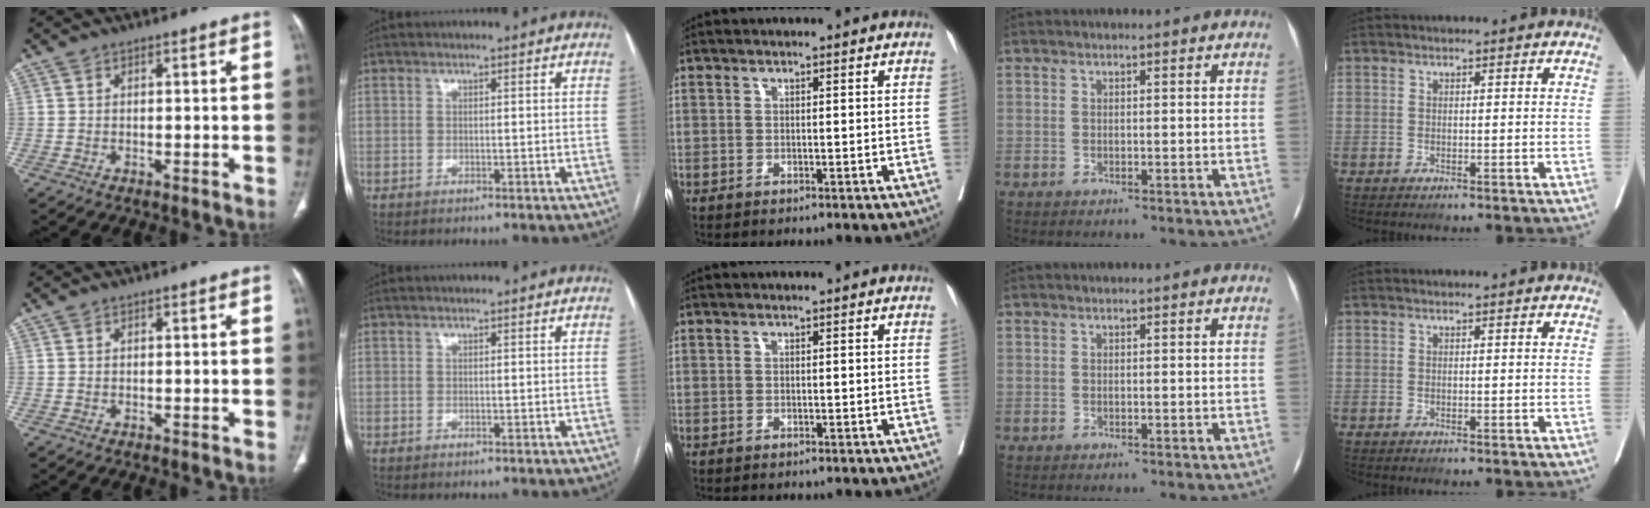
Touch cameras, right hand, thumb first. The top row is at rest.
{}